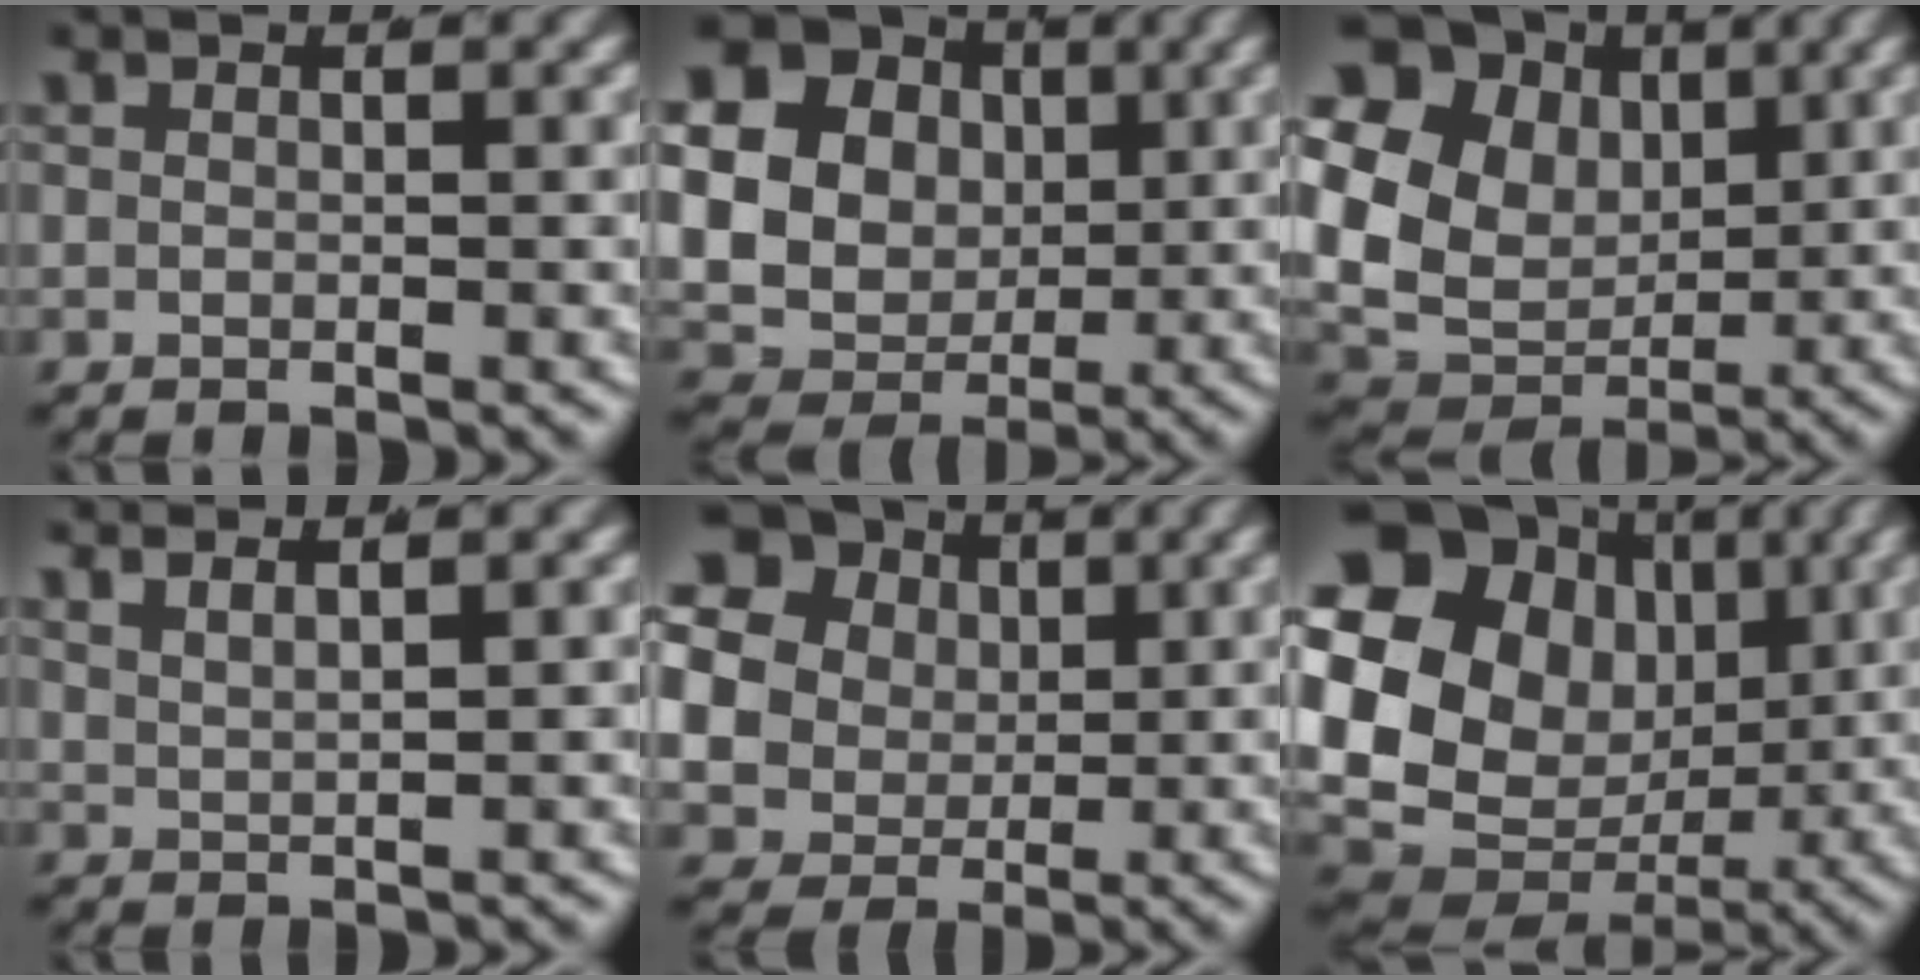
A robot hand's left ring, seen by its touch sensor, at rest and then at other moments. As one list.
[{"total": 19.3, "force": [2.5, 16.8, 9.2], "torque": [-0.211, -0.024, 0.029]}, {"total": 16.7, "force": [2.4, 13.8, 9.2], "torque": [-0.180, -0.011, 0.032]}, {"total": 3.8, "force": [3.1, 1.0, 2.0], "torque": [-0.033, 0.009, 0.053]}, {"total": 15.9, "force": [3.0, 13.8, 7.3], "torque": [-0.194, -0.023, 0.041]}, {"total": 18.7, "force": [0.6, 15.1, 11.0], "torque": [-0.224, -0.040, 0.019]}]